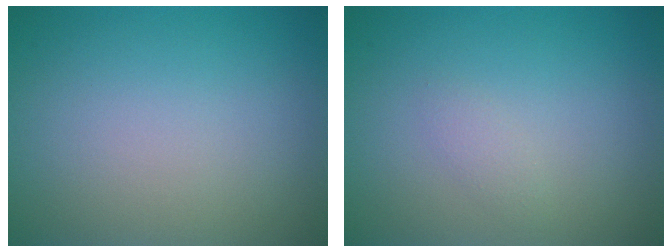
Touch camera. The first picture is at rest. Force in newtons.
{"total": 0.8, "press": 0.8, "slide": 0.1}